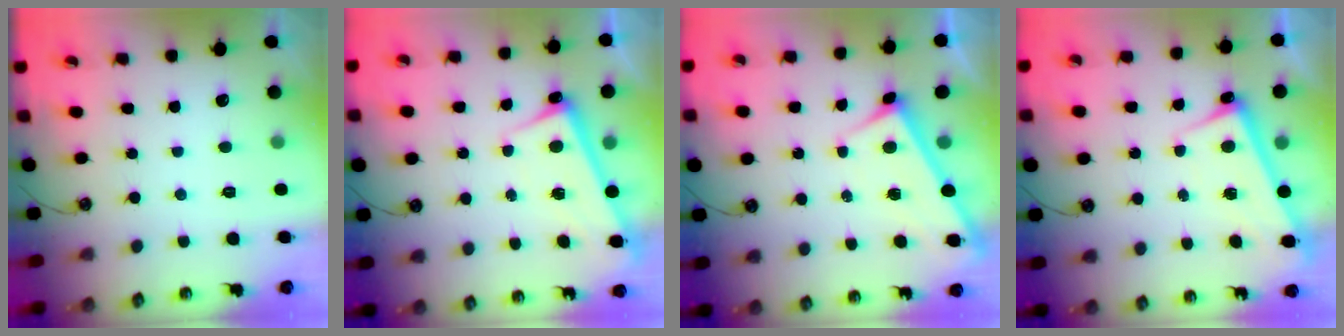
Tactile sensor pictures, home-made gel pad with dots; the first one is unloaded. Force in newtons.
{"total": 2.8, "press": 2.7, "slide": 0.5}
{"total": 3.1, "press": 3.1, "slide": 0.2}
{"total": 2.8, "press": 2.8, "slide": 0.5}